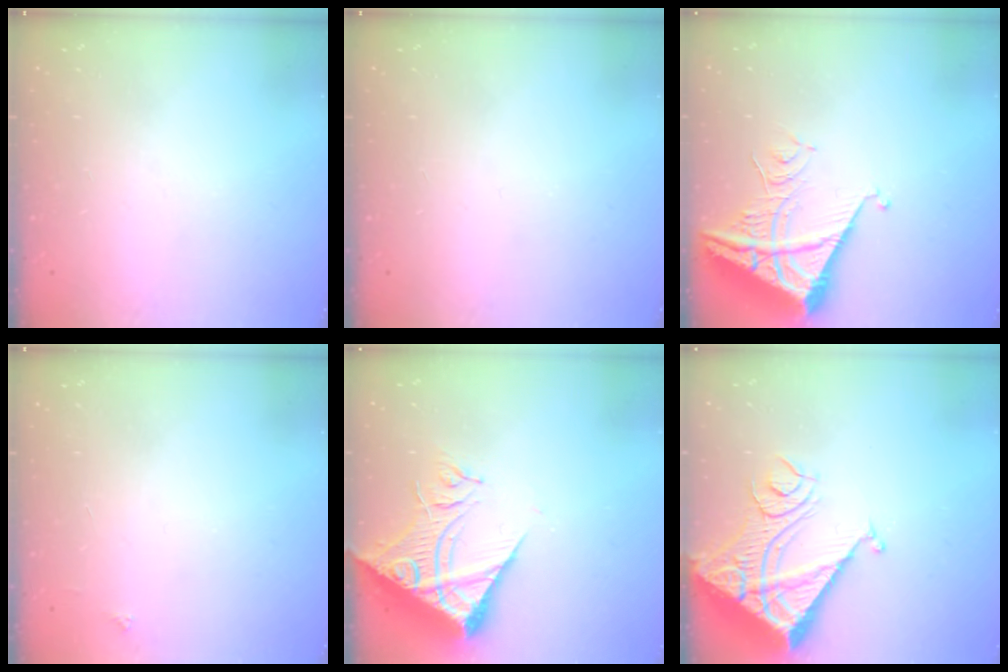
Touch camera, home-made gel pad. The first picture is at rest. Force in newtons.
{"total": 0.0}
{"total": 9.1, "press": 9.1, "slide": 1.0}
{"total": 2.0, "press": 2.0, "slide": 0.3}
{"total": 14.2, "press": 14.1, "slide": 1.9}
{"total": 16.7, "press": 16.6, "slide": 2.1}